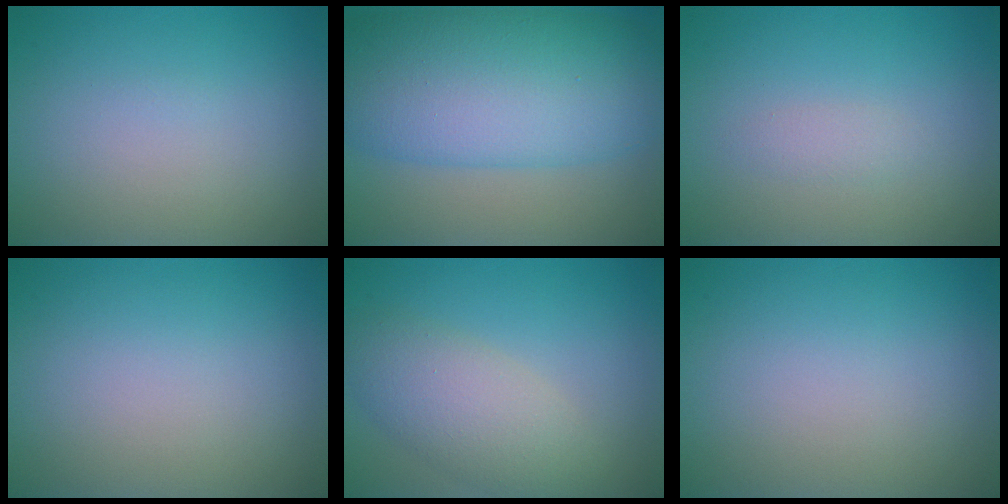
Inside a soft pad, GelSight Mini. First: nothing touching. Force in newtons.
{"total": 12.4, "press": 12.4, "slide": 0.2}
{"total": 0.9, "press": 0.9, "slide": 0.0}
{"total": 0.0}
{"total": 4.9, "press": 4.9, "slide": 0.4}
{"total": 0.0}